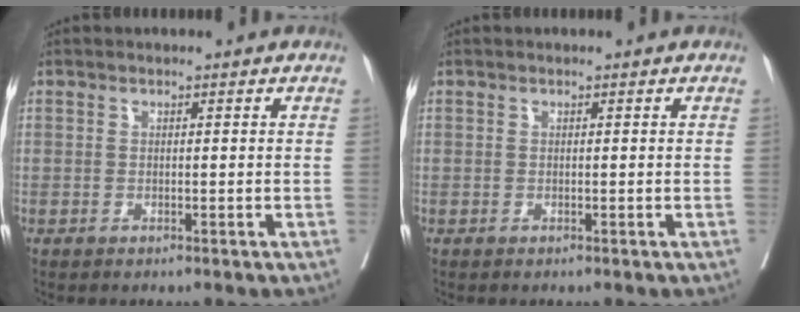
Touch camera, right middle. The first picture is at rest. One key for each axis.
{"total": 0.0}